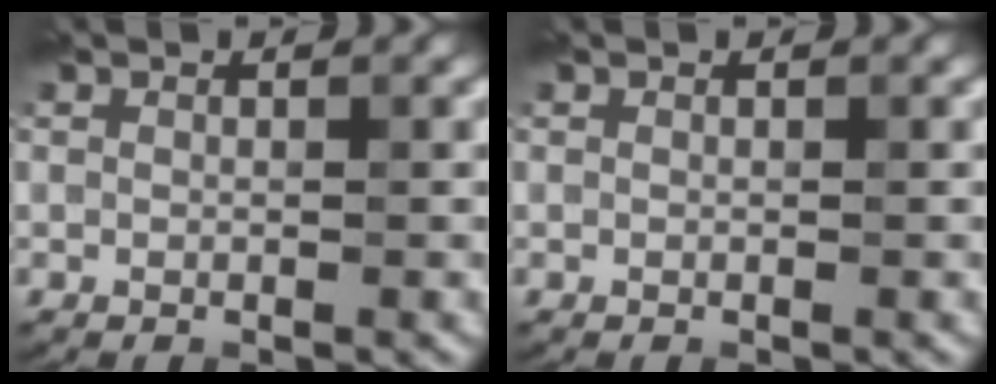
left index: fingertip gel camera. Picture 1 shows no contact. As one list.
[{"total": 0.0}]